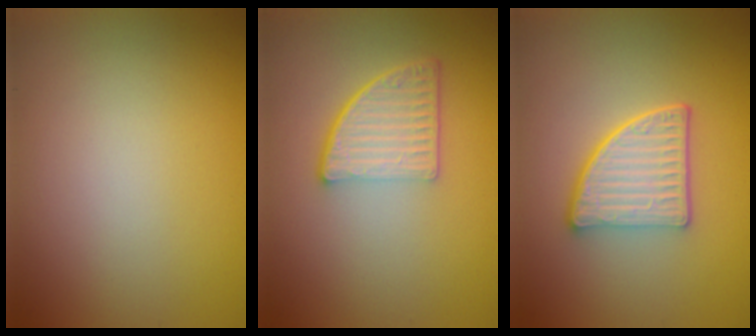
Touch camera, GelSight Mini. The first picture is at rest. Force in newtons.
{"total": 4.5, "press": 3.2, "slide": 3.2}
{"total": 5.0, "press": 3.8, "slide": 3.3}